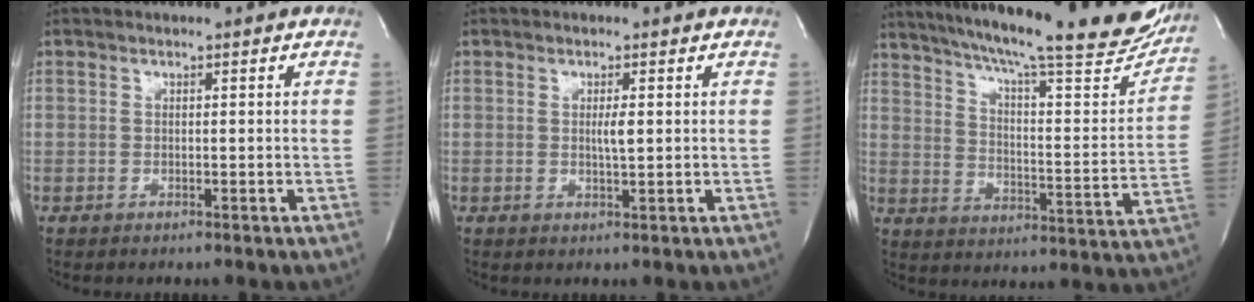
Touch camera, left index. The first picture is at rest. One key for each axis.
{"total": 1.8, "fx": 0.2, "fy": 0.1, "fz": 1.8, "tx": -0.036, "ty": -0.003, "tz": 0.004}
{"total": 28.6, "fx": 24.4, "fy": 3.7, "fz": 14.5, "tx": -0.233, "ty": -0.045, "tz": 0.317}